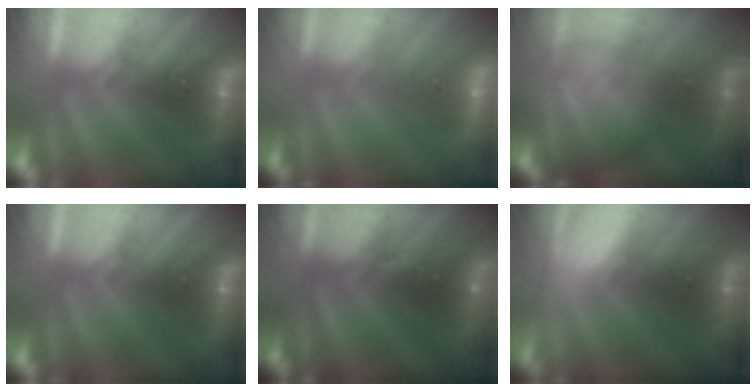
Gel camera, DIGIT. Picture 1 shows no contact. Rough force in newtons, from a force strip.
{"total": 2.9}
{"total": 8.6}
{"total": 0.0}
{"total": 2.4}
{"total": 2.8}